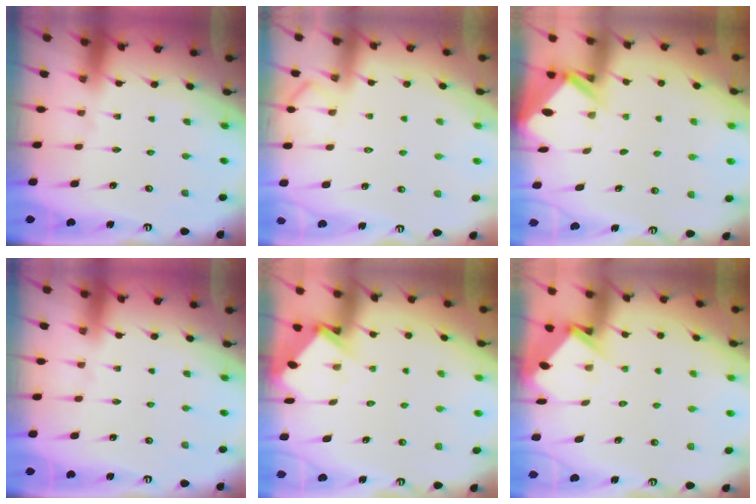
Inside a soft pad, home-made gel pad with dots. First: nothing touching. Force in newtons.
{"total": 6.1, "press": 6.1, "slide": 0.7}
{"total": 3.0, "press": 2.9, "slide": 0.3}
{"total": 0.0}
{"total": 6.1, "press": 6.1, "slide": 0.2}
{"total": 5.1, "press": 5.1, "slide": 0.5}